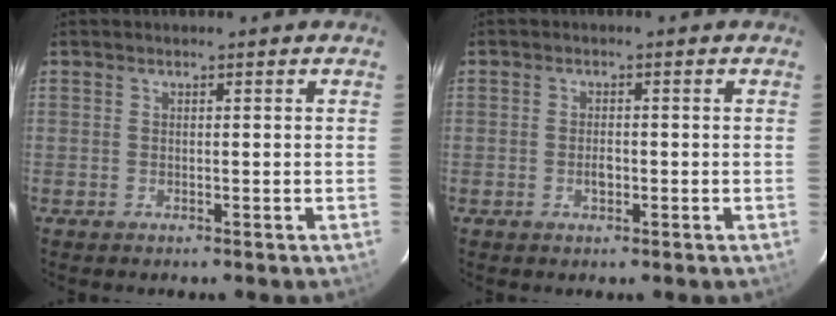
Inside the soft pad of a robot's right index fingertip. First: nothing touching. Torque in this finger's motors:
{"motor_torque": [0.24, 0.11, 0.02, 0.03]}